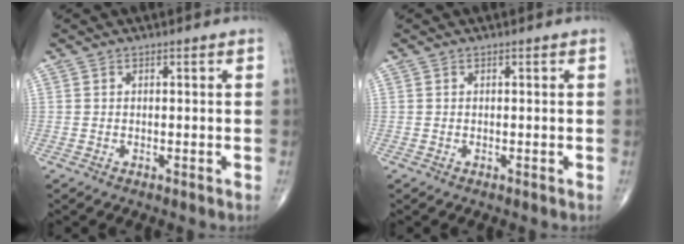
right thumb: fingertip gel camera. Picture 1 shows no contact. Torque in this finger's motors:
{"motor_torque": [0.25, 0.25, -0.08, -0.08, 0.00]}